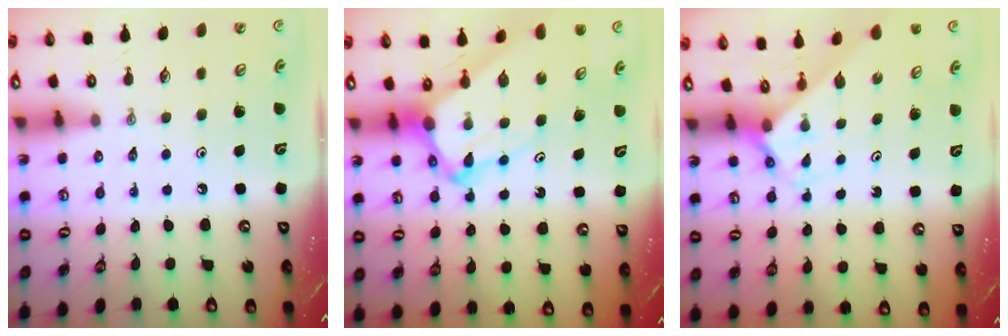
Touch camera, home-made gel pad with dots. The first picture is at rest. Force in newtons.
{"total": 8.1, "press": 8.1, "slide": 0.7}
{"total": 2.3, "press": 2.3, "slide": 0.2}